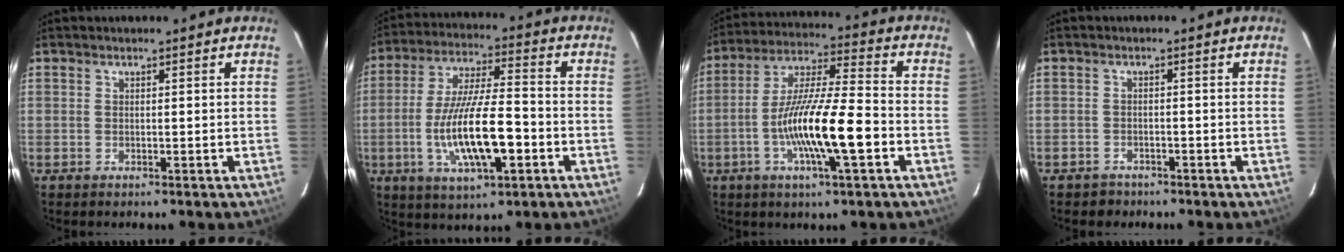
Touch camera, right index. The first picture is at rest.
{"total": 15.6, "force": [-4.5, 4.2, 14.3], "torque": [-0.282, -0.010, -0.072]}
{"total": 15.3, "force": [-4.9, 2.0, 14.4], "torque": [-0.271, -0.003, -0.093]}
{"total": 3.0, "force": [-2.2, 2.1, -0.1], "torque": [-0.010, 0.007, -0.031]}